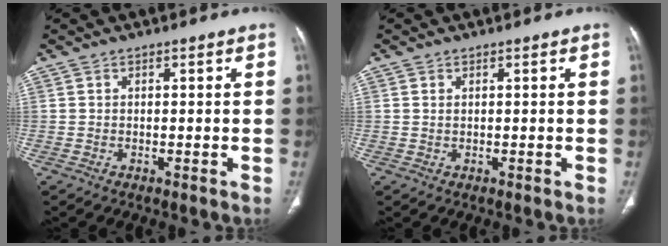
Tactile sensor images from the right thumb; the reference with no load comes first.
{"total": 0.7, "force": [0.2, 0.4, 0.6], "torque": [-0.017, 0.003, 0.008]}